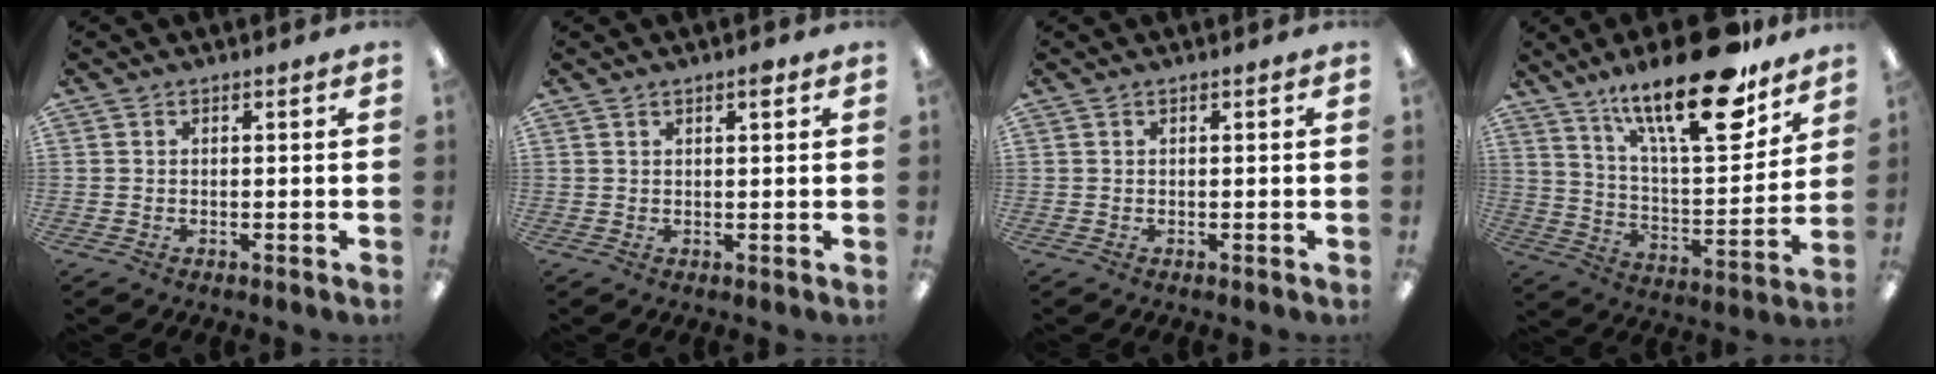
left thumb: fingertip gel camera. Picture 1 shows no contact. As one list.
[{"total": 2.0, "force": [1.3, 0.6, 1.4], "torque": [-0.012, -0.004, 0.018]}, {"total": 0.0}, {"total": 24.8, "force": [16.7, 7.3, 16.8], "torque": [-0.265, -0.100, 0.272]}]